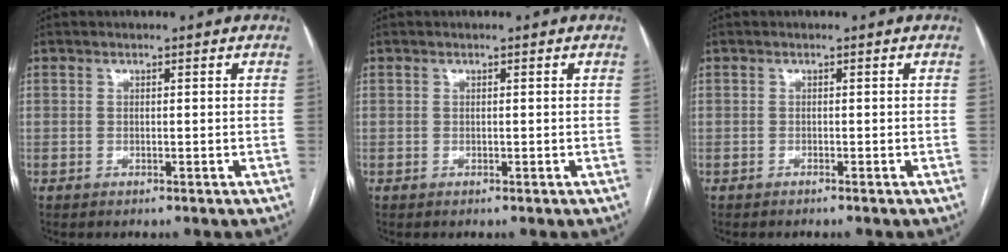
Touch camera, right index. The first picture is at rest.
{"total": 0.0}
{"total": 0.0}